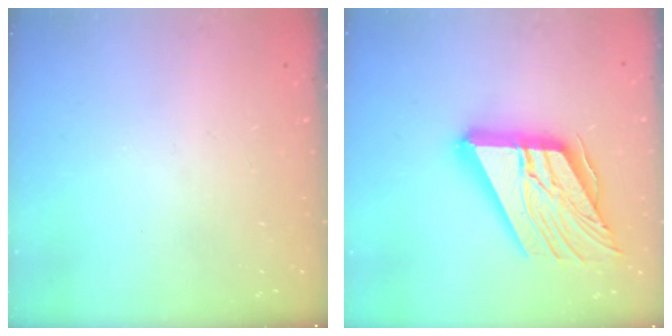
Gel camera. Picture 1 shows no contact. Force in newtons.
{"total": 23.2, "press": 23.0, "slide": 2.7}